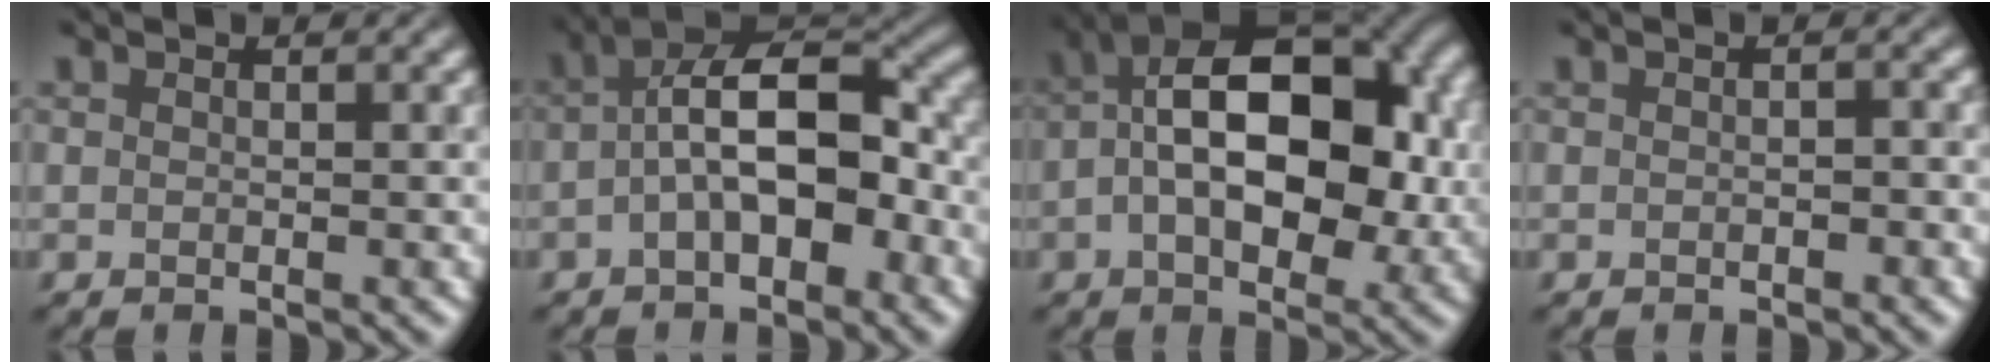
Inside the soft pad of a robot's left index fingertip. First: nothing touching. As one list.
[{"total": 8.5, "force": [-0.9, 4.1, 7.3], "torque": [-0.120, 0.024, -0.024]}, {"total": 14.0, "force": [0.2, 7.7, 11.7], "torque": [-0.167, 0.030, -0.003]}, {"total": 0.9, "force": [-0.3, 0.2, 0.7], "torque": [-0.012, 0.001, -0.006]}]